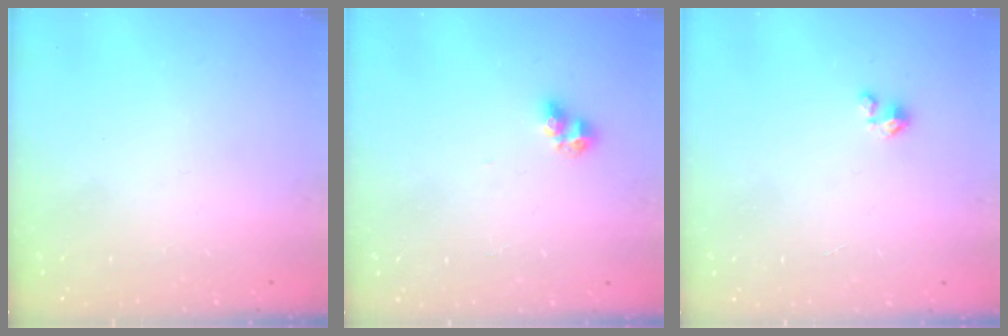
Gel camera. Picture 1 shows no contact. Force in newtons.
{"total": 4.7, "press": 4.7, "slide": 0.3}
{"total": 1.3, "press": 1.3, "slide": 0.1}